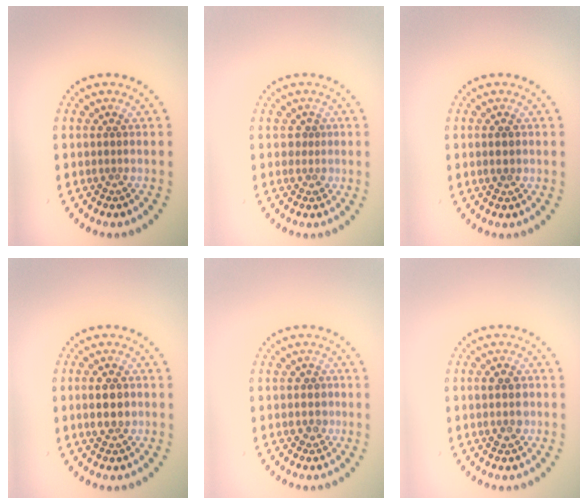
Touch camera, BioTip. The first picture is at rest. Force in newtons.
{"total": 1.3, "press": 0.9, "slide": 0.9}
{"total": 1.5, "press": 1.5, "slide": 0.1}
{"total": 2.8, "press": 2.8, "slide": 0.1}
{"total": 1.5, "press": 1.3, "slide": 0.8}
{"total": 2.8, "press": 2.8, "slide": 0.1}